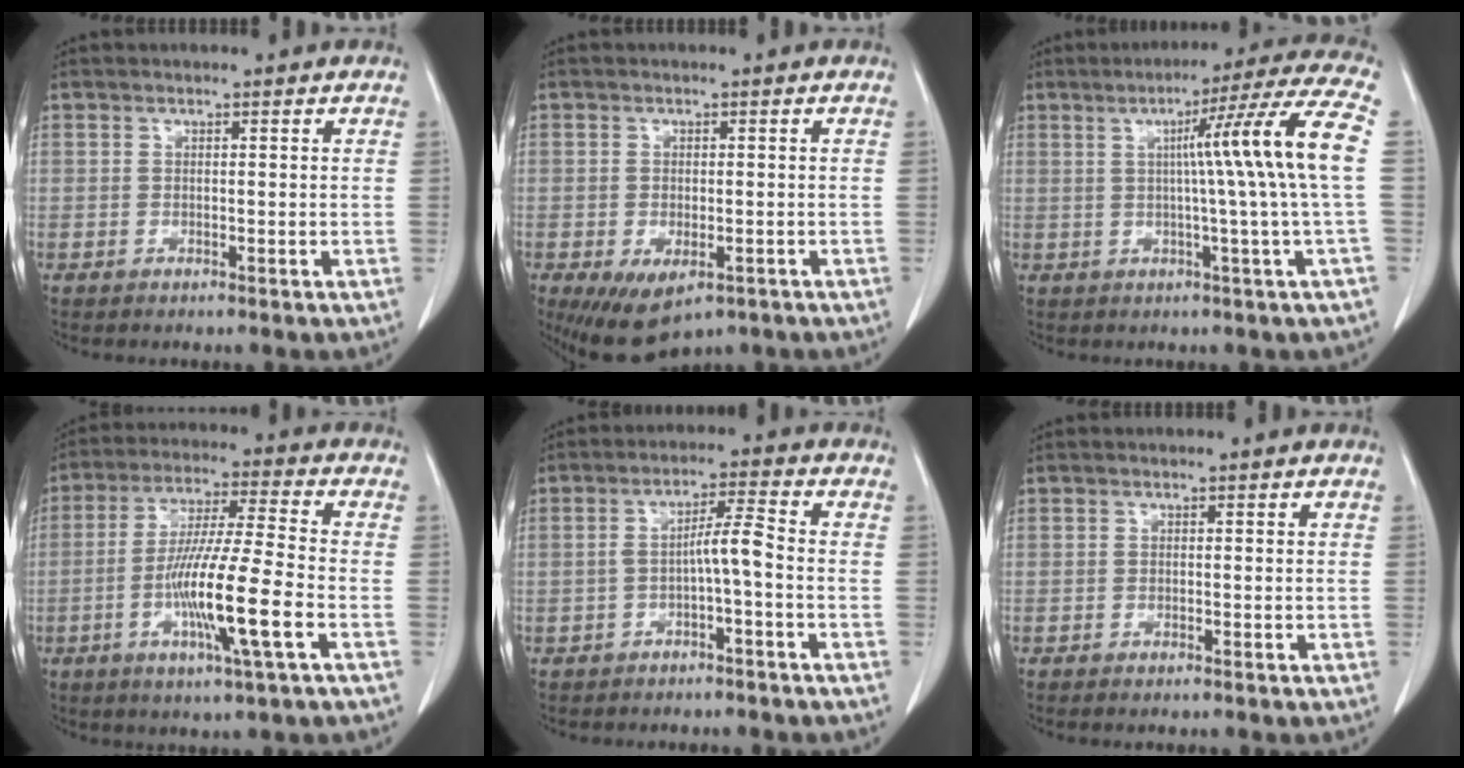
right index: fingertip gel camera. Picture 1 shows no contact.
{"total": 7.7, "force": [-4.2, 3.8, 5.3], "torque": [-0.087, -0.014, -0.054]}
{"total": 13.0, "force": [1.1, -2.7, 12.7], "torque": [-0.172, 0.012, 0.015]}
{"total": 13.2, "force": [-4.2, -0.4, 12.5], "torque": [-0.237, -0.014, -0.081]}
{"total": 4.5, "force": [-1.5, -0.1, 4.2], "torque": [-0.072, 0.016, -0.022]}
{"total": 1.1, "force": [-0.9, 0.1, 0.6], "torque": [-0.015, -0.002, -0.011]}